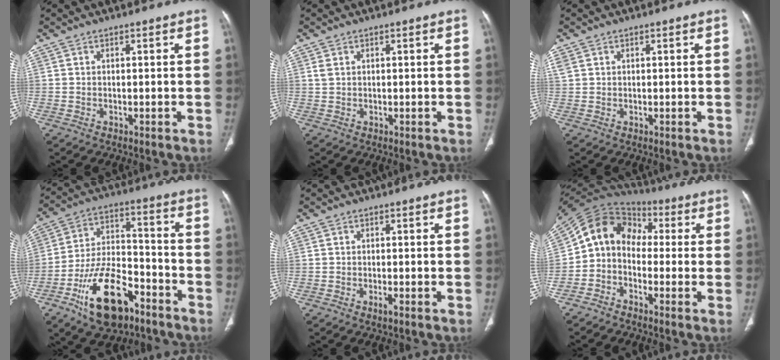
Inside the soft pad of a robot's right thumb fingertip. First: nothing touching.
{"total": 1.2, "force": [0.6, 0.8, 0.6], "torque": [-0.012, 0.007, 0.017]}
{"total": 1.9, "force": [0.8, 1.6, 0.7], "torque": [-0.022, 0.011, 0.023]}
{"total": 17.5, "force": [-9.8, 8.9, 11.4], "torque": [-0.185, 0.071, -0.164]}
{"total": 1.2, "force": [-0.7, 0.3, 0.8], "torque": [-0.016, -0.001, -0.015]}
{"total": 11.1, "force": [-0.9, 8.8, 6.7], "torque": [-0.101, 0.059, -0.036]}